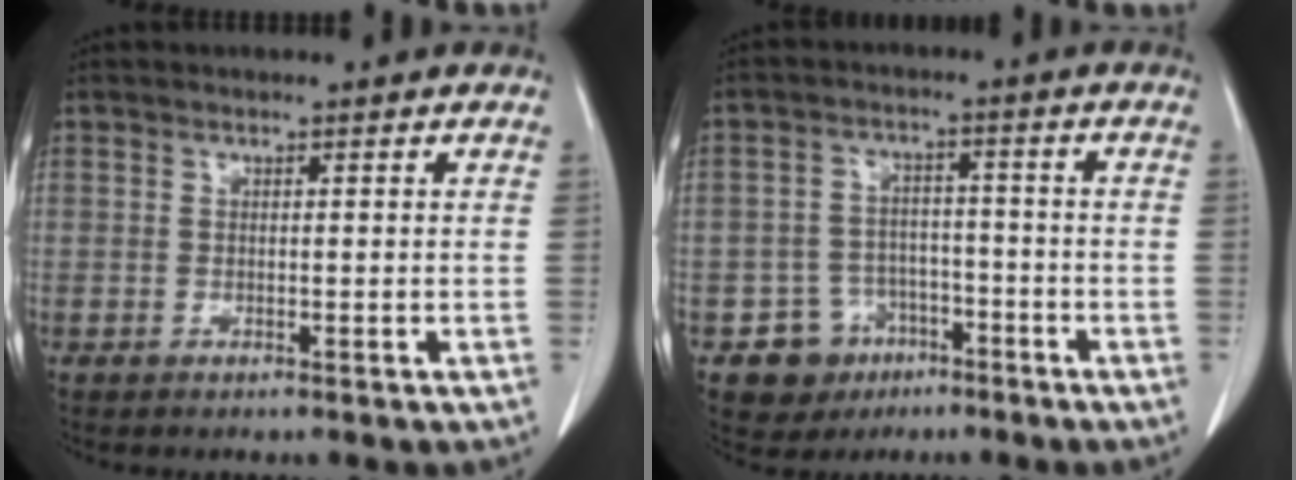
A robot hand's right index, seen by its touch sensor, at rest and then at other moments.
{"total": 6.9, "force": [-3.6, 5.8, 1.0], "torque": [-0.011, 0.012, -0.049]}